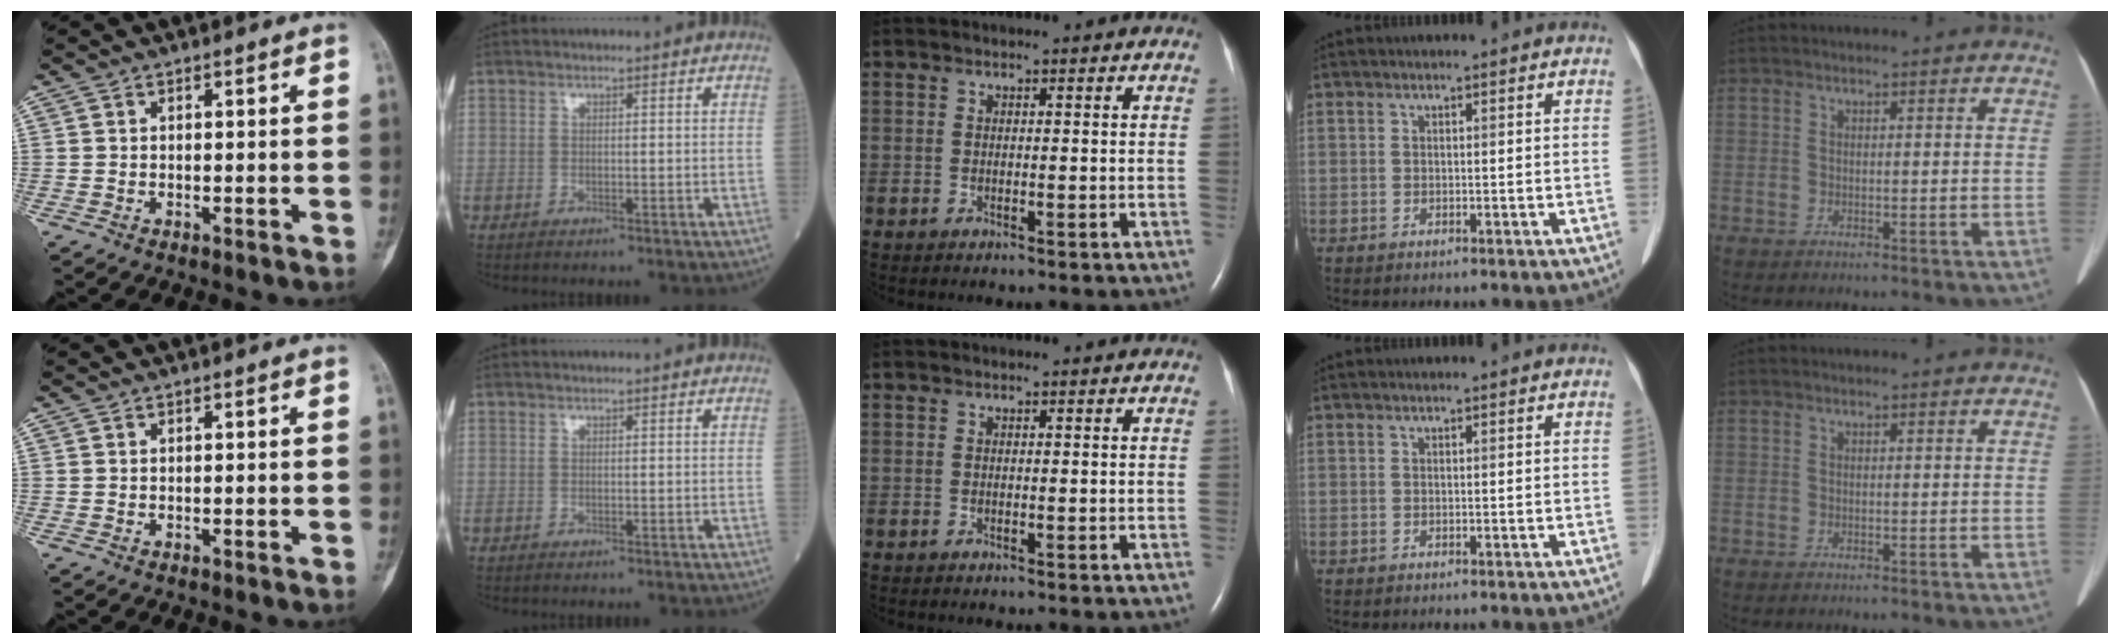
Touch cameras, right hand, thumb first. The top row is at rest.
{}